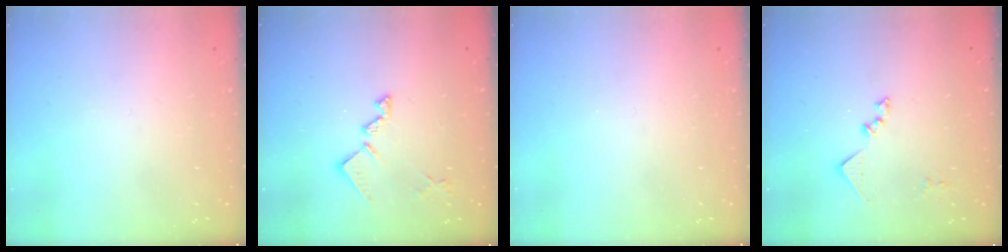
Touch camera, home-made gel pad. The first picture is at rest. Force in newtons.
{"total": 12.1, "press": 12.1, "slide": 0.6}
{"total": 0.0}
{"total": 9.6, "press": 9.6, "slide": 0.1}